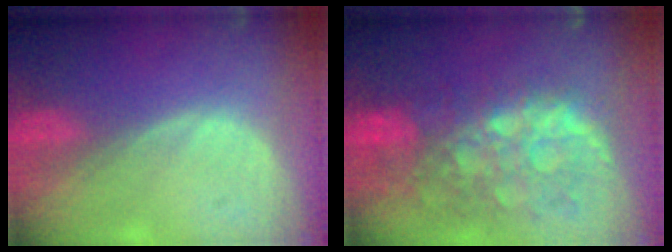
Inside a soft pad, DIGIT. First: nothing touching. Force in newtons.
{"total": 11.1, "press": 9.6, "slide": 5.6}